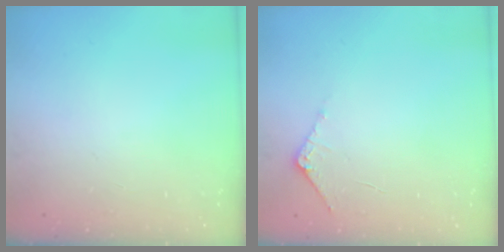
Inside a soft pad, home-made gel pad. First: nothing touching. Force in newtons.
{"total": 5.7, "press": 5.7, "slide": 0.6}